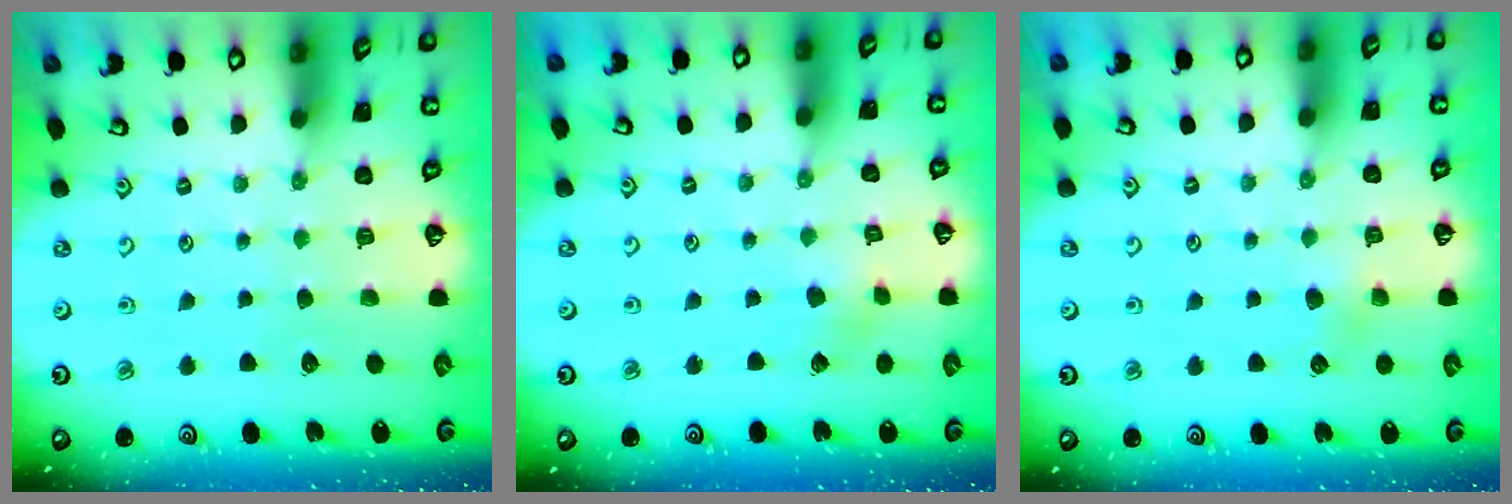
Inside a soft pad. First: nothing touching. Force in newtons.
{"total": 2.5, "press": 2.4, "slide": 0.7}
{"total": 3.7, "press": 3.7, "slide": 0.6}